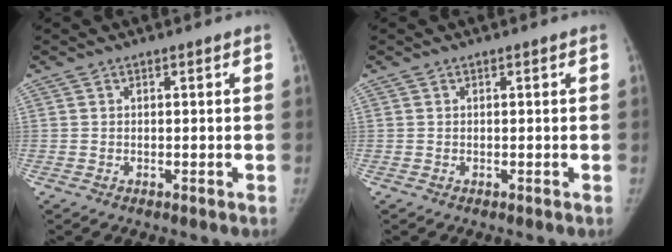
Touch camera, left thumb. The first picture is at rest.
{"total": 0.0}